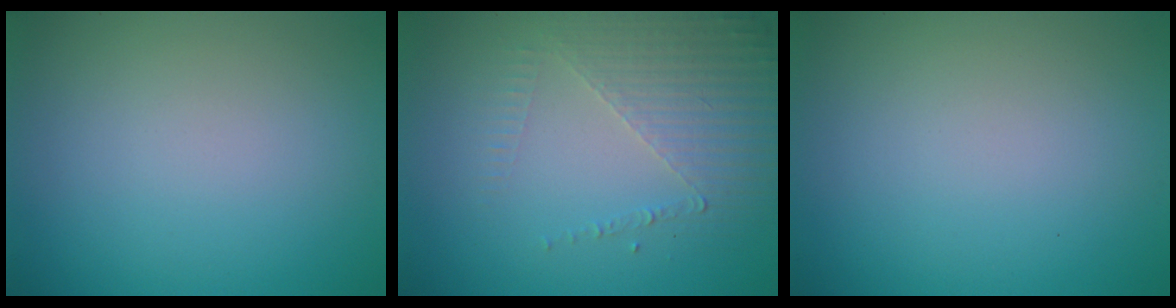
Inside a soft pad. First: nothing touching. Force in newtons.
{"total": 5.3, "press": 3.1, "slide": 4.3}
{"total": 0.0}